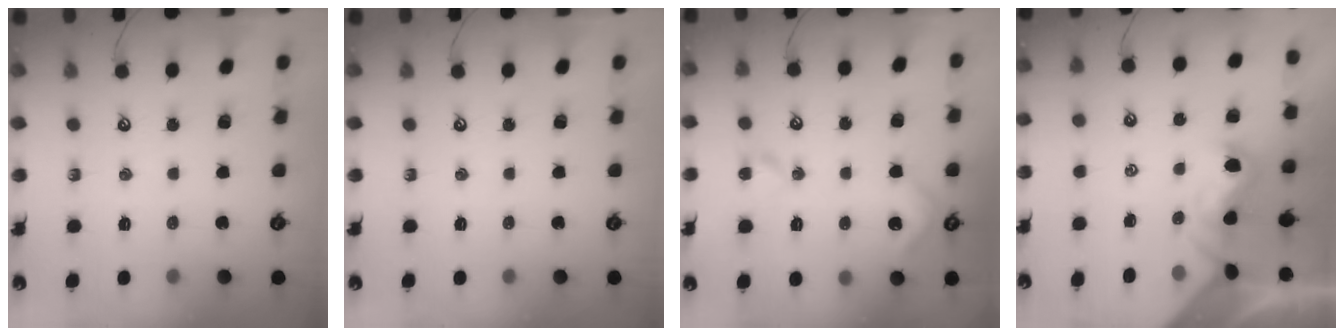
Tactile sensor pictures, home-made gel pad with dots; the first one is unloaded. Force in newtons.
{"total": 0.0}
{"total": 7.1, "press": 7.0, "slide": 0.9}
{"total": 2.1, "press": 1.9, "slide": 0.9}